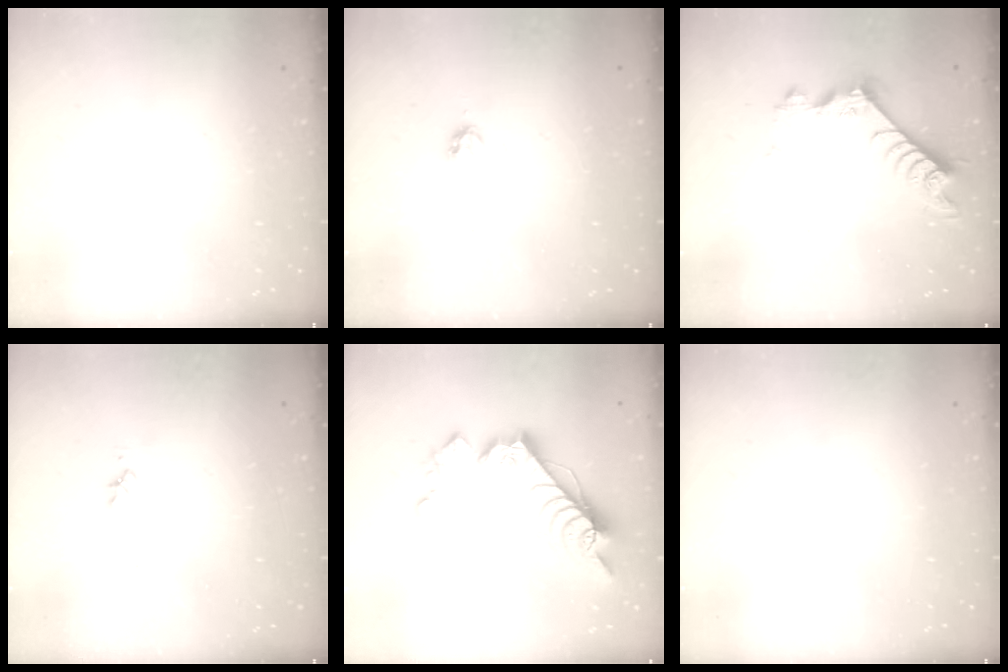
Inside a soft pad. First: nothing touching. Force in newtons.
{"total": 3.2, "press": 3.1, "slide": 0.5}
{"total": 7.0, "press": 7.0, "slide": 0.5}
{"total": 1.6, "press": 1.6, "slide": 0.3}
{"total": 14.6, "press": 14.5, "slide": 1.0}
{"total": 0.0}